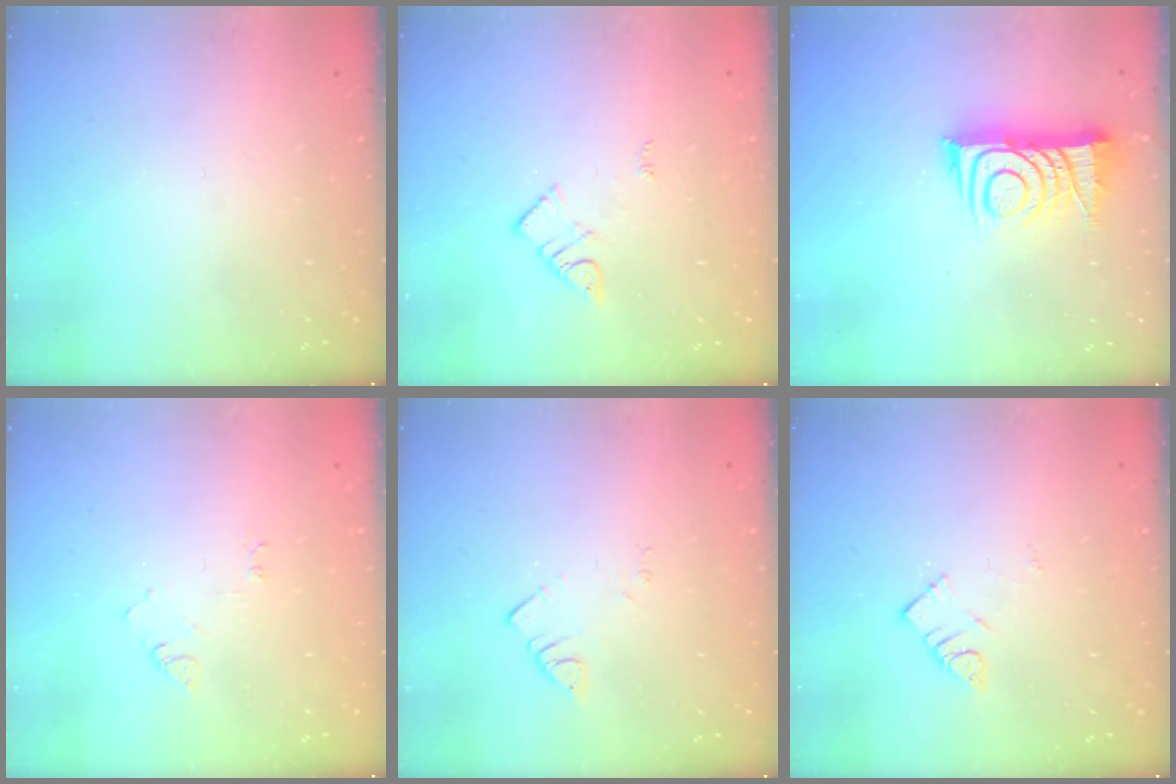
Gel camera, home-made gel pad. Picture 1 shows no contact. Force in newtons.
{"total": 3.2, "press": 3.2, "slide": 0.2}
{"total": 12.6, "press": 12.6, "slide": 0.9}
{"total": 4.2, "press": 4.2, "slide": 0.5}
{"total": 1.7, "press": 1.6, "slide": 0.3}
{"total": 4.4, "press": 4.4, "slide": 0.2}